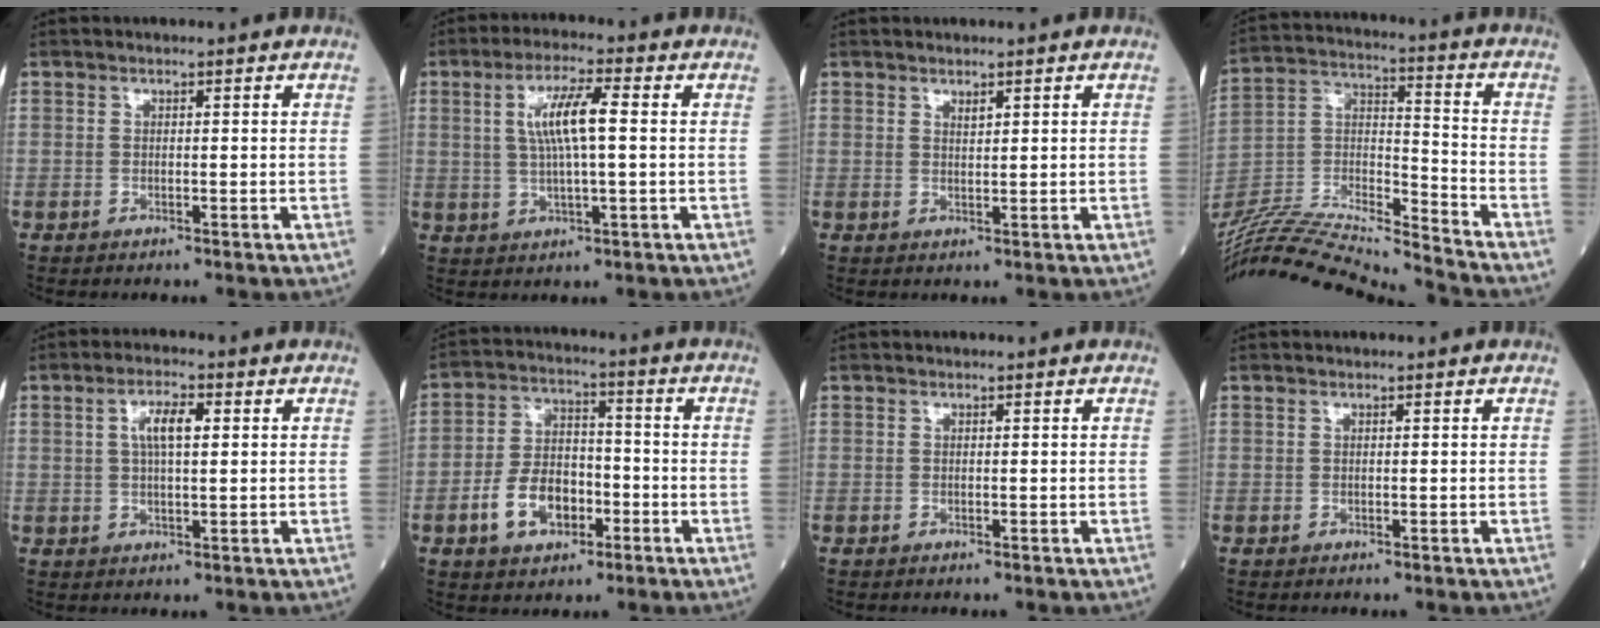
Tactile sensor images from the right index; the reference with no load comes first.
{"total": 7.5, "force": [1.2, 0.9, 7.3], "torque": [-0.142, 0.010, 0.023]}
{"total": 0.9, "force": [0.7, 0.2, 0.6], "torque": [-0.013, -0.003, 0.015]}
{"total": 23.4, "force": [-22.1, -0.3, 7.7], "torque": [-0.170, -0.012, -0.382]}
{"total": 4.8, "force": [1.3, 1.3, 4.5], "torque": [-0.087, 0.009, 0.024]}
{"total": 9.1, "force": [-3.5, 5.6, 6.3], "torque": [-0.130, 0.016, -0.063]}
{"total": 0.0}
{"total": 0.0}